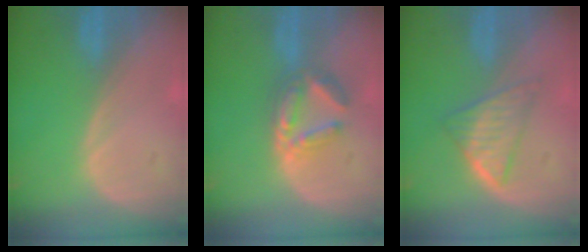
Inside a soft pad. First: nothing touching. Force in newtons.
{"total": 5.9, "press": 5.5, "slide": 1.9}
{"total": 5.5, "press": 5.3, "slide": 1.5}